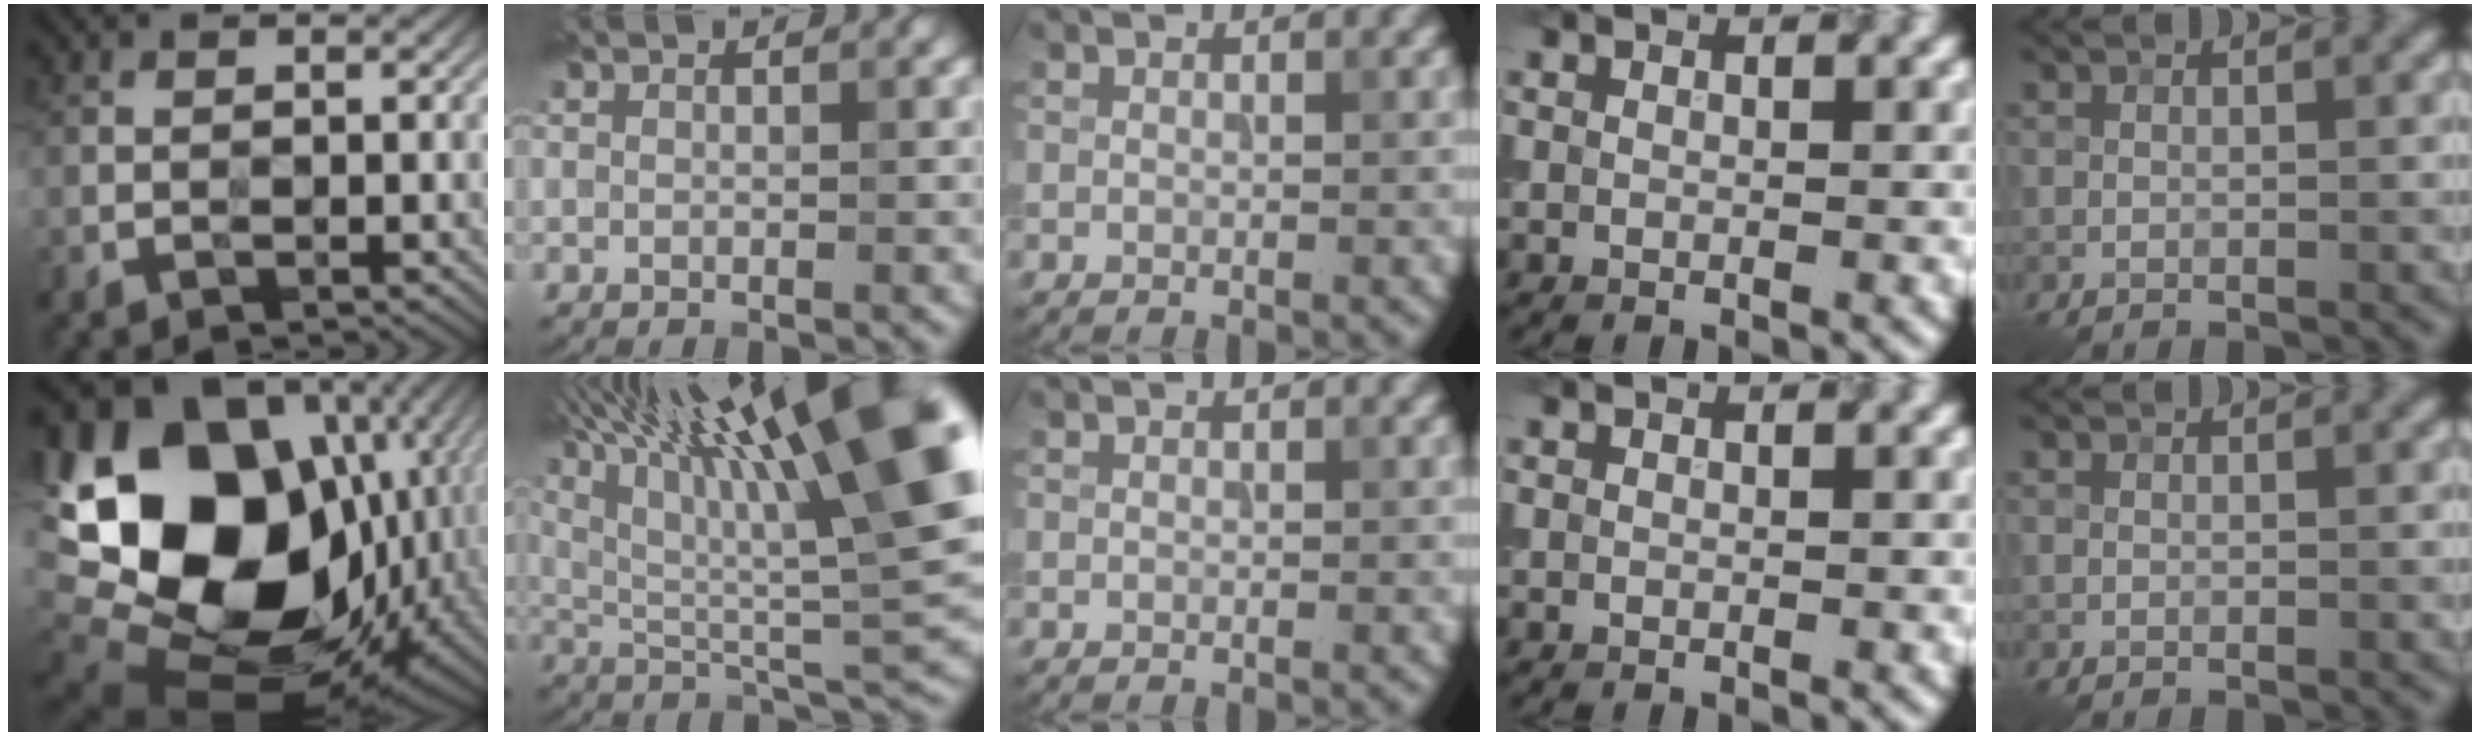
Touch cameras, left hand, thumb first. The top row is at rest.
{"thumb": {"total": 24.2, "force": [1.4, 18.9, 15.0], "torque": [-0.339, -0.041, 0.045]}, "index": {"total": 18.6, "force": [8.1, 5.3, 15.9], "torque": [-0.259, 0.042, 0.135]}}